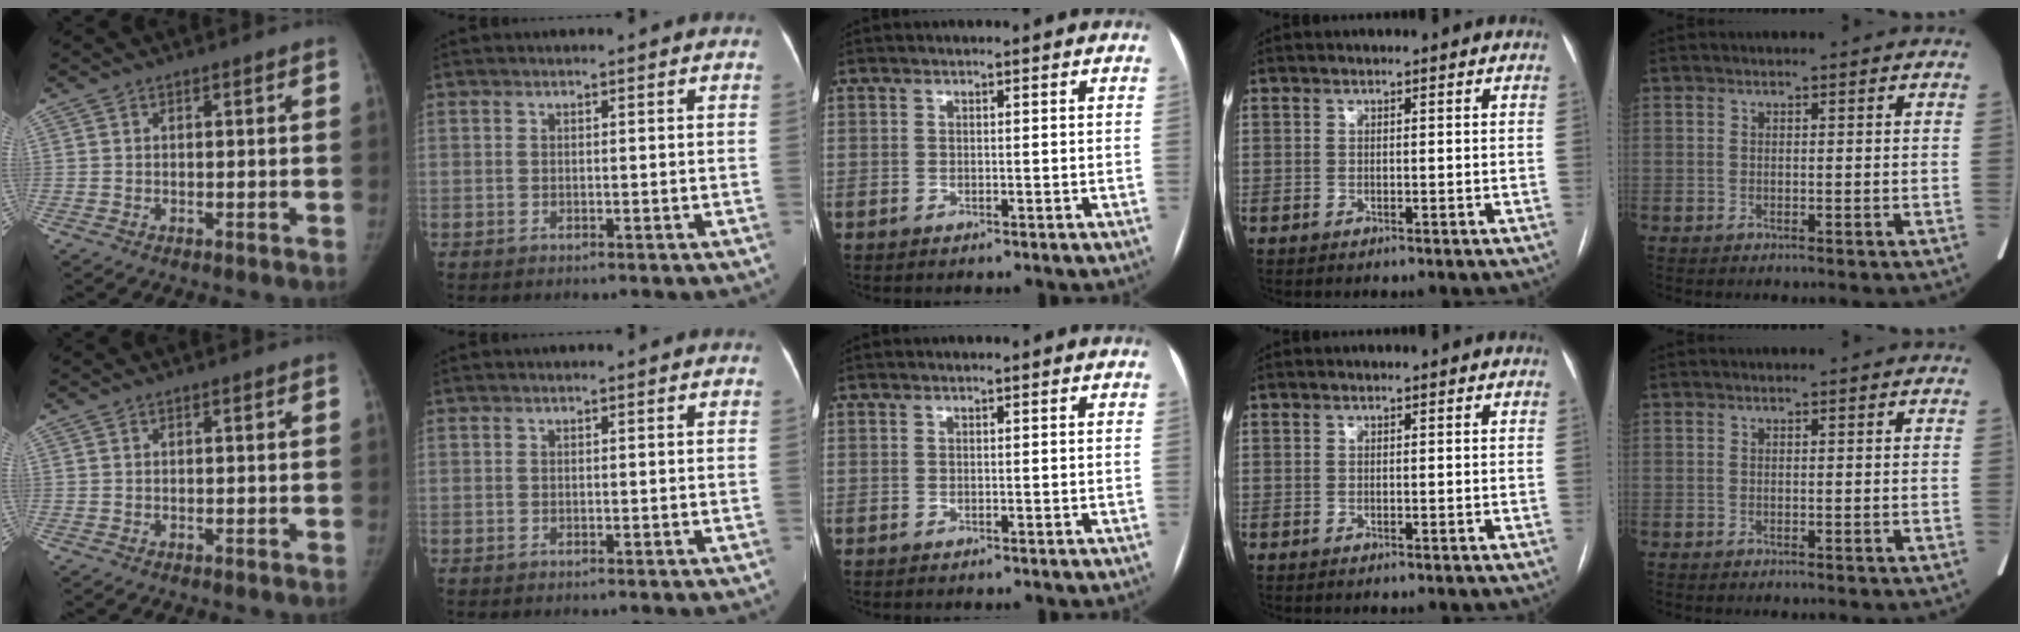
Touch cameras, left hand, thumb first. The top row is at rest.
{}